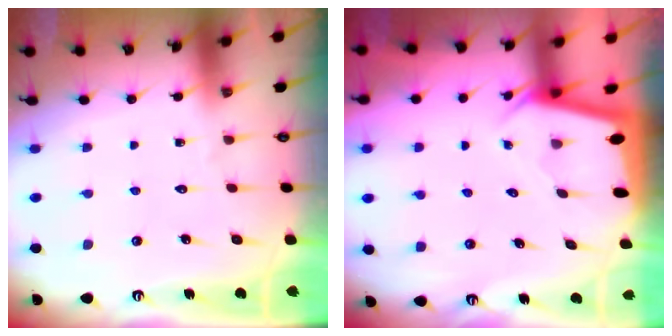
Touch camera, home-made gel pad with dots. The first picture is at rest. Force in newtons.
{"total": 1.9, "press": 1.9, "slide": 0.1}